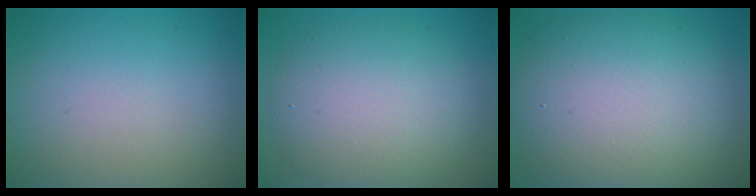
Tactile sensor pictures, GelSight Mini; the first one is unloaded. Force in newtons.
{"total": 6.7, "press": 6.7, "slide": 0.6}
{"total": 11.5, "press": 11.4, "slide": 0.8}